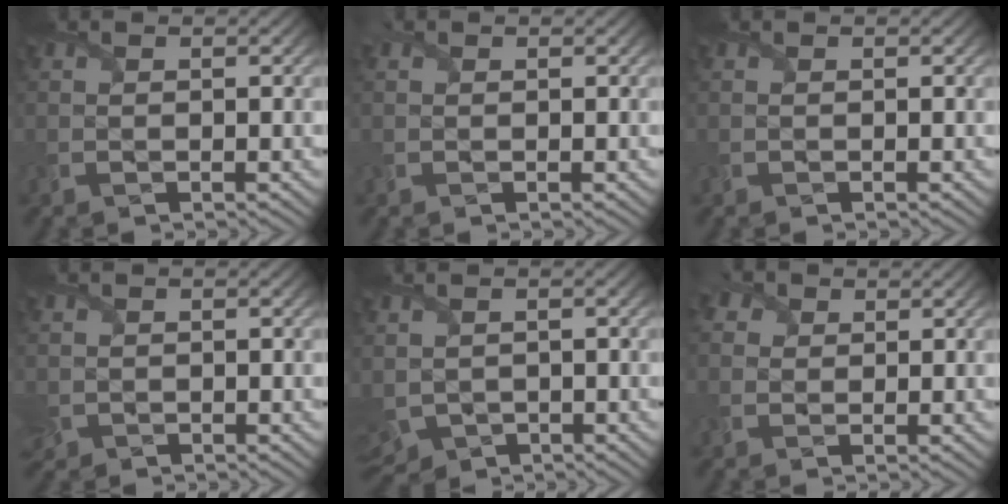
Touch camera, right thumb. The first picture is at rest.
{"total": 0.6, "force": [0.4, 0.4, 0.1], "torque": [-0.004, 0.002, 0.009]}
{"total": 0.0}
{"total": 1.8, "force": [0.0, 1.7, 0.6], "torque": [-0.029, -0.006, -0.003]}
{"total": 3.8, "force": [-0.8, 2.7, 2.6], "torque": [-0.077, -0.021, -0.011]}
{"total": 3.3, "force": [1.8, 2.5, 1.2], "torque": [-0.037, 0.003, 0.030]}